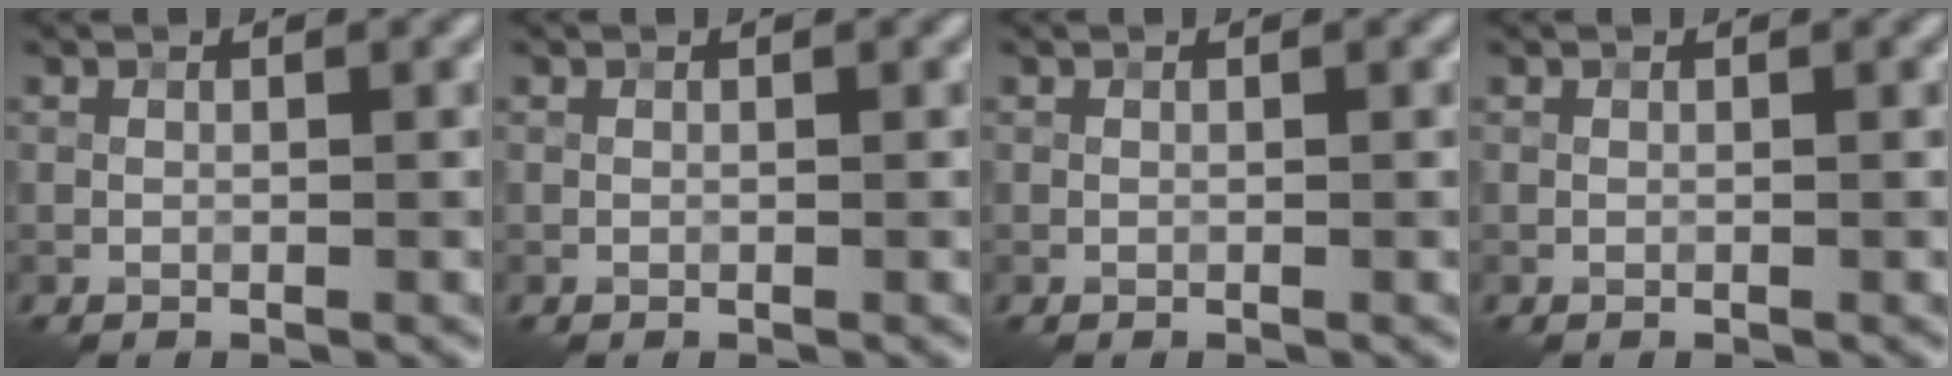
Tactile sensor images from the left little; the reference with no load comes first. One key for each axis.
{"total": 0.0}
{"total": 0.0}
{"total": 0.0}